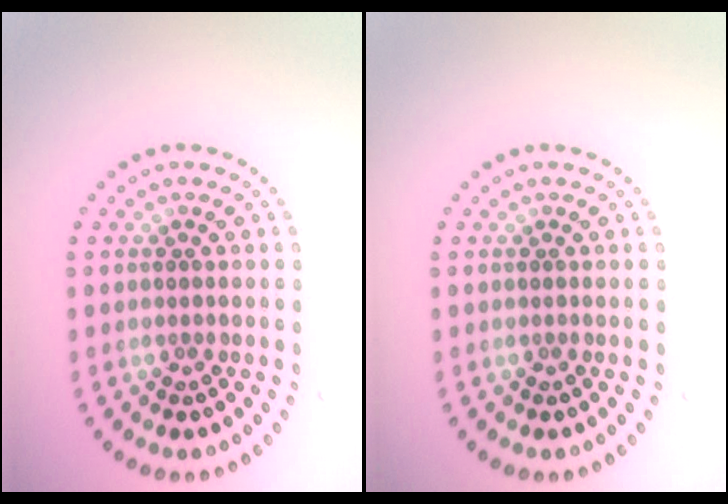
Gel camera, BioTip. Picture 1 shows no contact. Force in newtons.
{"total": 0.0}